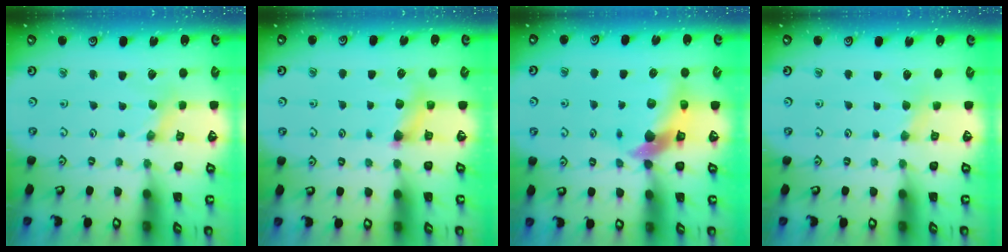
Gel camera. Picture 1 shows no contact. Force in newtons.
{"total": 5.6, "press": 5.6, "slide": 0.6}
{"total": 10.4, "press": 10.2, "slide": 1.6}
{"total": 2.7, "press": 2.6, "slide": 0.4}